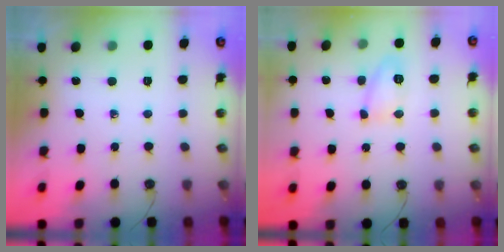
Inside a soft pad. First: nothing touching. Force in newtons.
{"total": 7.9, "press": 7.9, "slide": 0.5}